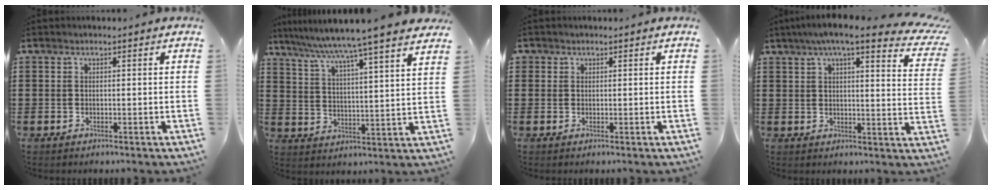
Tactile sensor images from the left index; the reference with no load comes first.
{"total": 6.9, "force": [6.0, -1.6, 3.1], "torque": [-0.084, -0.044, 0.094]}
{"total": 0.7, "force": [0.4, 0.6, 0.1], "torque": [-0.004, 0.004, 0.007]}
{"total": 7.5, "force": [6.0, 0.3, 4.4], "torque": [-0.091, -0.023, 0.099]}